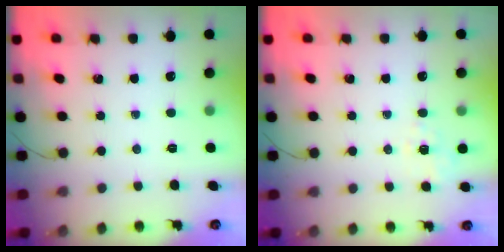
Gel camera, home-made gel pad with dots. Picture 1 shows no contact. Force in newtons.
{"total": 2.1, "press": 1.3, "slide": 1.7}